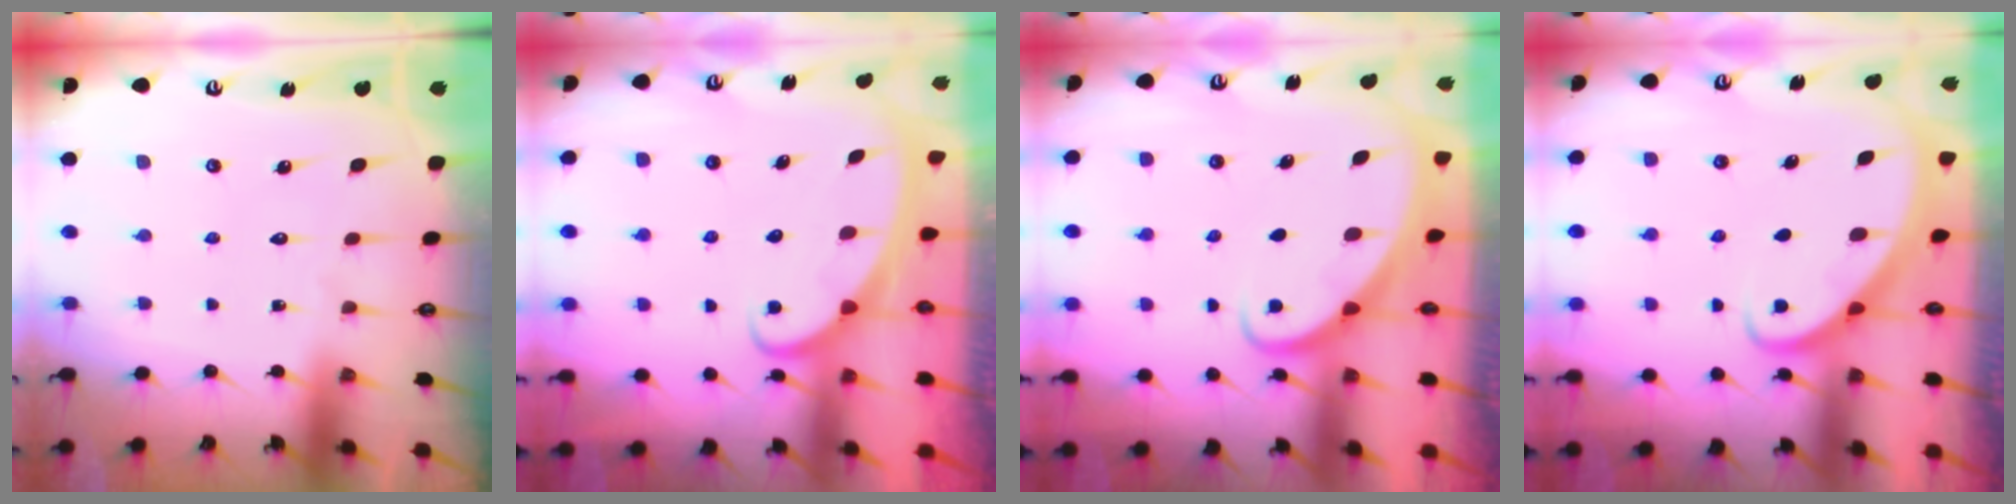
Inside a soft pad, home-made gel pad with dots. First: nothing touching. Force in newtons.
{"total": 2.6, "press": 2.6, "slide": 0.3}
{"total": 2.4, "press": 2.4, "slide": 0.2}
{"total": 2.8, "press": 2.8, "slide": 0.1}